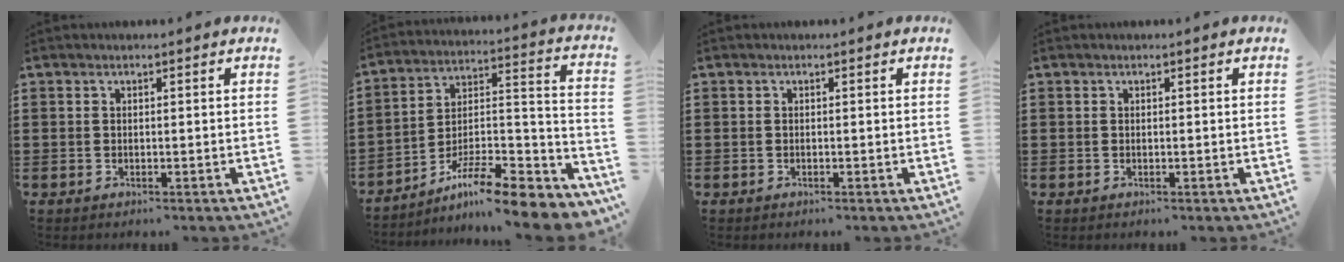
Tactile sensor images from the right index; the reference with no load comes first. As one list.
[{"total": 10.4, "force": [-8.5, 1.1, 5.9], "torque": [-0.092, 0.009, -0.164]}, {"total": 0.0}, {"total": 0.0}]